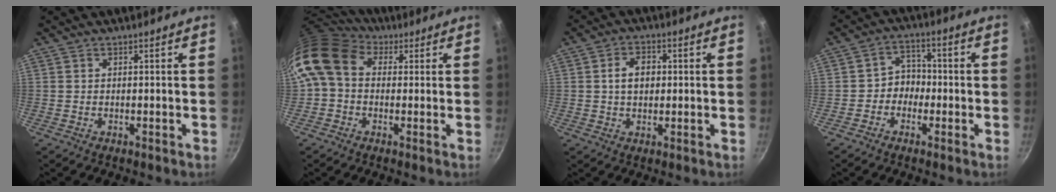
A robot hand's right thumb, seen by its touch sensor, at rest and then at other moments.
{"total": 12.1, "force": [2.4, 9.2, 7.4], "torque": [-0.134, 0.020, 0.021]}
{"total": 5.3, "force": [0.5, 3.8, 3.6], "torque": [-0.040, 0.009, 0.004]}
{"total": 4.8, "force": [-1.6, 4.1, 1.9], "torque": [0.013, 0.026, -0.034]}